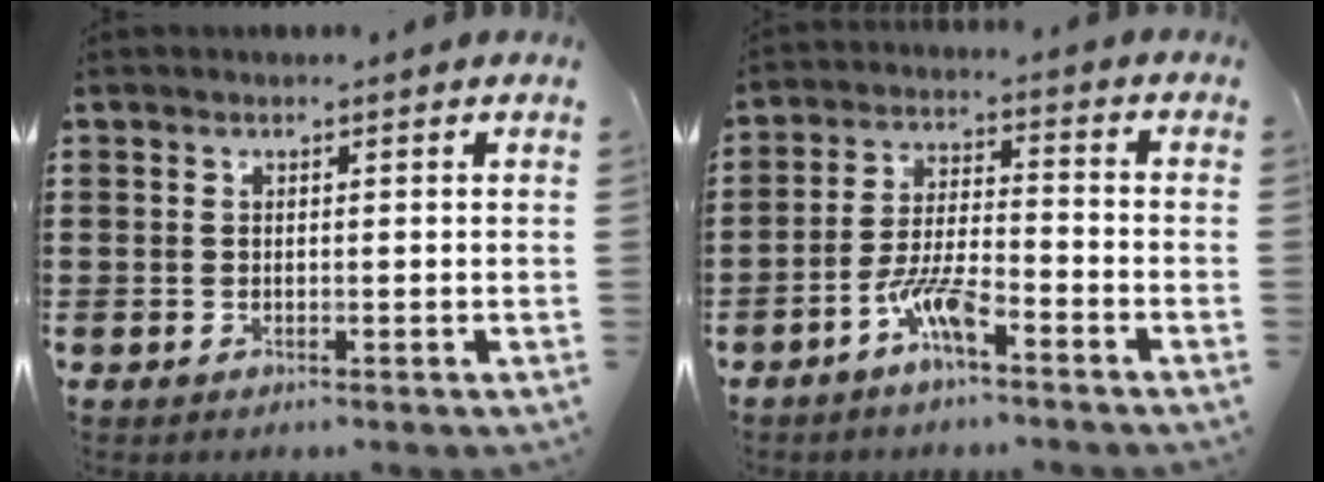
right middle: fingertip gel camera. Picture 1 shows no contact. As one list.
[{"total": 6.7, "force": [-4.3, 1.3, 5.1], "torque": [-0.117, -0.005, -0.085]}]